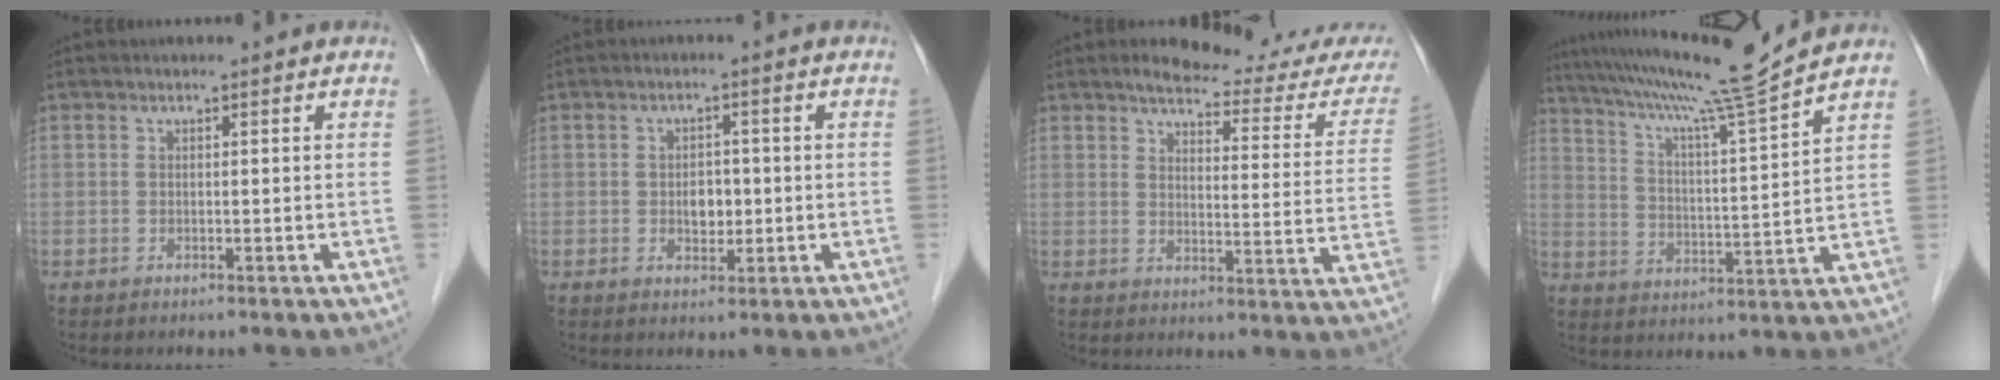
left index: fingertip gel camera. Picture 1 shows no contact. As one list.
[{"total": 3.1, "force": [-0.3, 2.1, 2.2], "torque": [-0.033, 0.004, -0.001]}, {"total": 17.1, "force": [15.7, 2.7, 6.2], "torque": [-0.057, -0.045, 0.169]}, {"total": 14.3, "force": [12.6, -2.8, 6.2], "torque": [-0.115, -0.018, 0.199]}]